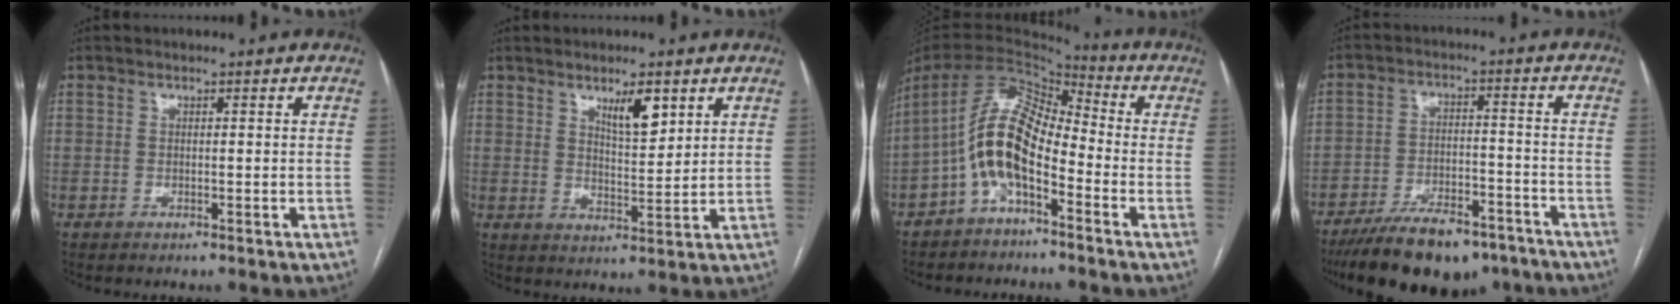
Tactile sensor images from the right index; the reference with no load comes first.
{"total": 5.5, "force": [3.3, 1.5, 4.2], "torque": [-0.073, -0.005, 0.058]}
{"total": 10.7, "force": [-3.8, 4.4, 9.0], "torque": [-0.191, 0.032, -0.073]}
{"total": 15.9, "force": [-12.4, 5.5, 8.3], "torque": [-0.128, 0.002, -0.194]}